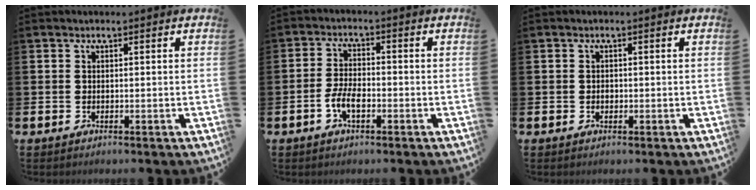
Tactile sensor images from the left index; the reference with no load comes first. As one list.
[{"total": 3.8, "force": [-1.4, 1.8, 3.0], "torque": [-0.075, 0.006, -0.028]}, {"total": 0.8, "force": [-0.1, 0.7, 0.4], "torque": [-0.008, 0.006, -0.004]}]